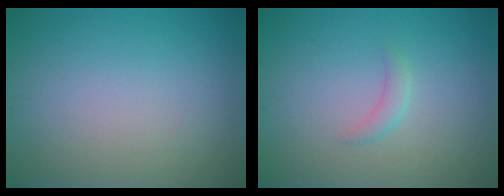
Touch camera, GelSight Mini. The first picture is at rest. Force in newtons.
{"total": 1.2, "press": 1.1, "slide": 0.0}